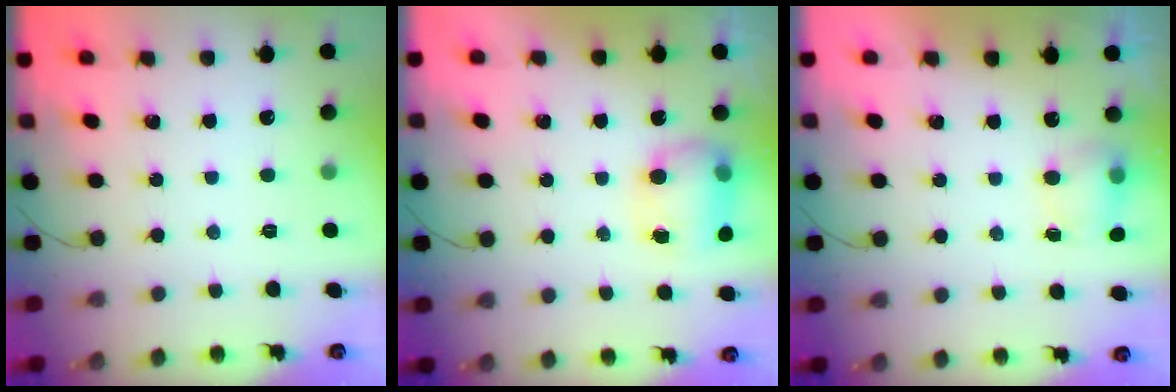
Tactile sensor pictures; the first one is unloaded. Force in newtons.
{"total": 8.0, "press": 8.0, "slide": 0.4}
{"total": 5.2, "press": 5.2, "slide": 0.9}